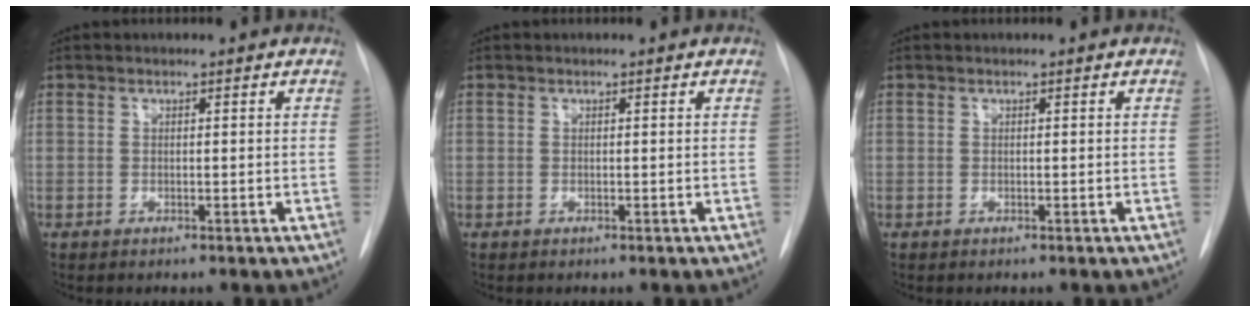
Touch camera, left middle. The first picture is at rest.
{"total": 0.0}
{"total": 0.0}